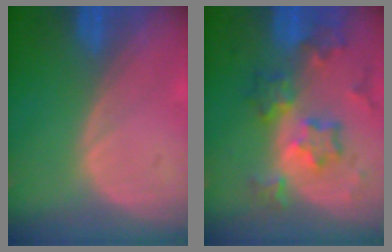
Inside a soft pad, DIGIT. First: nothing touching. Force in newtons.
{"total": 8.6, "press": 7.6, "slide": 4.0}